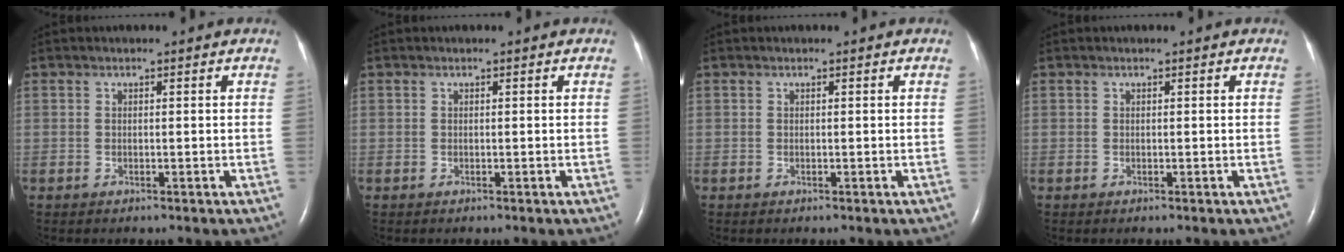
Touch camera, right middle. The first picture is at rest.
{"total": 0.0}
{"total": 0.0}
{"total": 0.0}